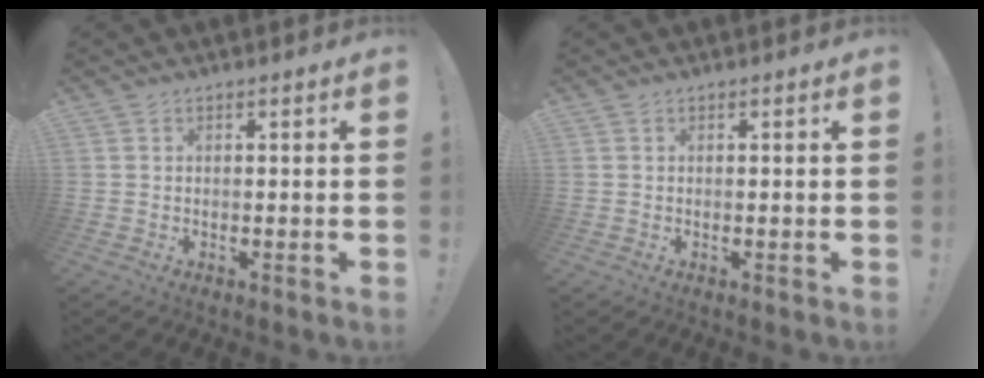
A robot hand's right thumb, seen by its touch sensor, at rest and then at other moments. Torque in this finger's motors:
{"motor_torque": [0.00, 0.00, -0.06, 0.05, 0.00]}